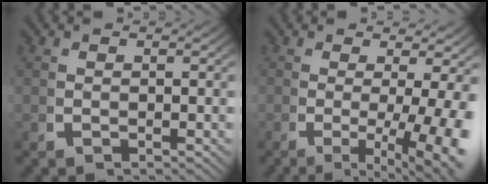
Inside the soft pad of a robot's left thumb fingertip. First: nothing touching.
{"total": 8.1, "force": [-2.1, 3.2, 7.1], "torque": [-0.112, -0.031, -0.019]}